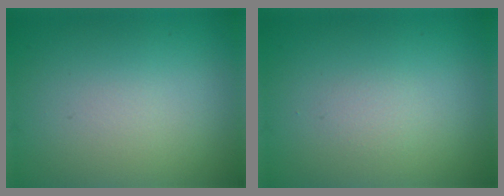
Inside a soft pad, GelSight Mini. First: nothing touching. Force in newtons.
{"total": 0.6, "press": 0.6, "slide": 0.0}